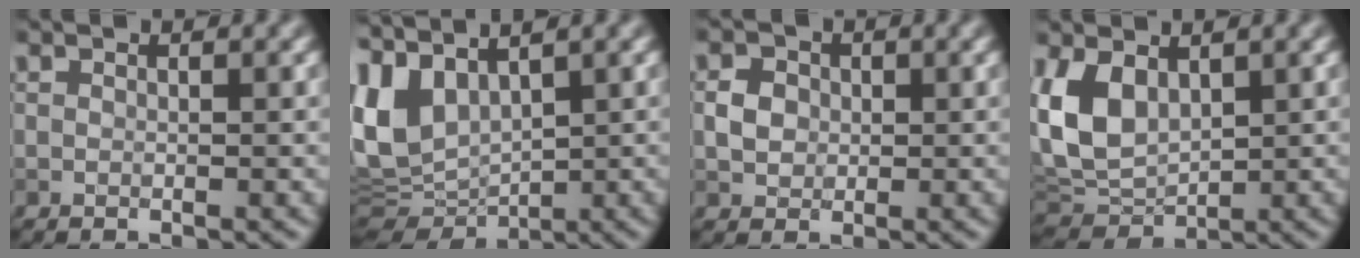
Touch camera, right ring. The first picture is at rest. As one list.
[{"total": 7.9, "force": [2.3, 4.4, 6.1], "torque": [-0.154, -0.009, 0.057]}, {"total": 2.1, "force": [0.1, 1.8, 1.0], "torque": [-0.016, -0.001, 0.002]}, {"total": 6.7, "force": [1.7, 4.4, 4.8], "torque": [-0.113, -0.001, 0.030]}]